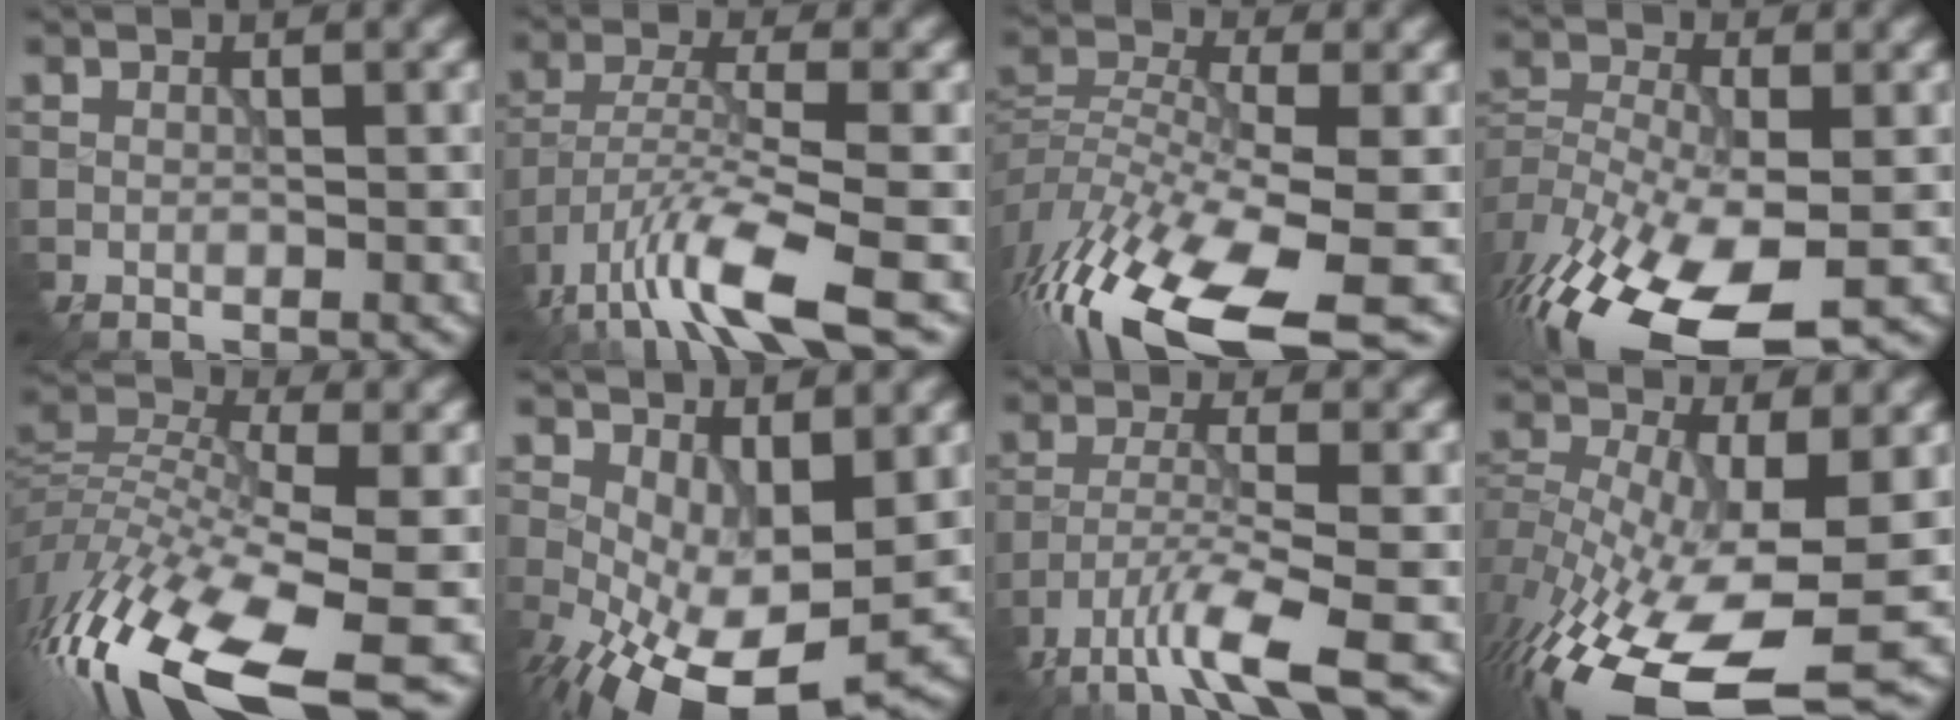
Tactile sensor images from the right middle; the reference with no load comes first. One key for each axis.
{"total": 8.2, "fx": -5.7, "fy": 1.5, "fz": 5.7, "tx": -0.113, "ty": -0.008, "tz": -0.106}
{"total": 14.7, "fx": -9.7, "fy": 4.6, "fz": 10.1, "tx": -0.224, "ty": -0.017, "tz": -0.164}
{"total": 14.9, "fx": -9.0, "fy": 6.4, "fz": 10.1, "tx": -0.235, "ty": -0.037, "tz": -0.143}
{"total": 14.8, "fx": -8.0, "fy": 5.4, "fz": 11.2, "tx": -0.252, "ty": -0.003, "tz": -0.136}
{"total": 10.3, "fx": -2.8, "fy": 5.4, "fz": 8.3, "tx": -0.155, "ty": -0.026, "tz": -0.030}
{"total": 5.9, "fx": -4.4, "fy": 0.6, "fz": 4.0, "tx": -0.081, "ty": -0.010, "tz": -0.083}
{"total": 15.9, "fx": -7.6, "fy": 6.5, "fz": 12.3, "tx": -0.275, "ty": -0.026, "tz": -0.114}